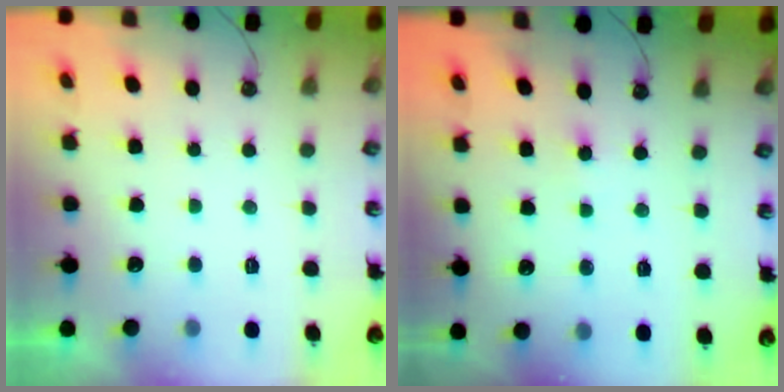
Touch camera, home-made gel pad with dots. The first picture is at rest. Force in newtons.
{"total": 2.7, "press": 2.7, "slide": 0.5}